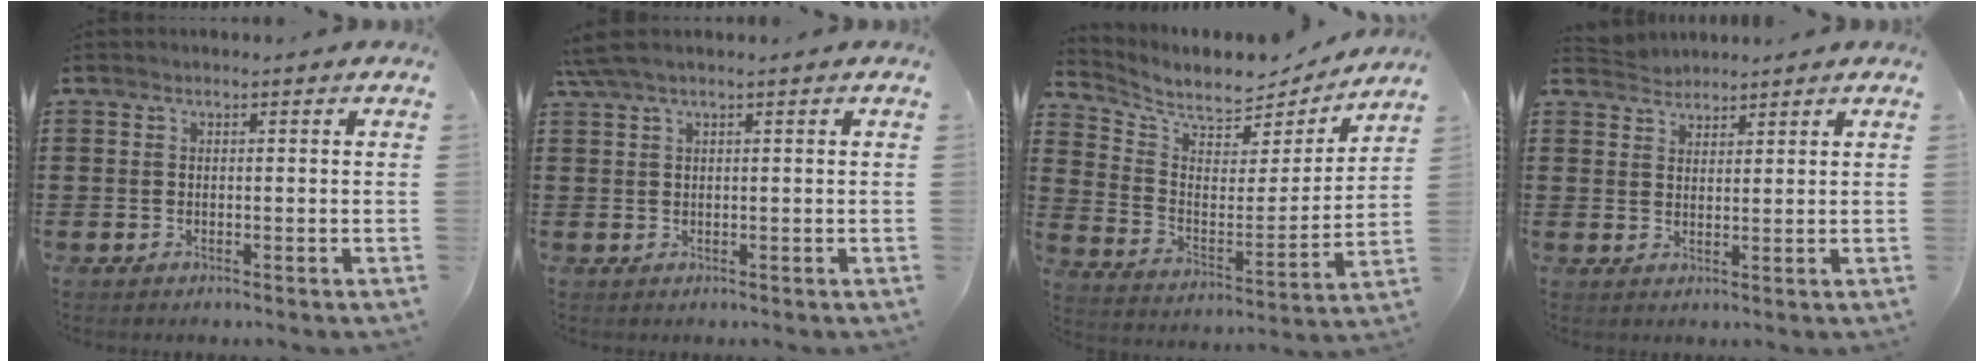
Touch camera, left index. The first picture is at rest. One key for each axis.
{"total": 2.0, "fx": 1.2, "fy": 0.0, "fz": 1.7, "tx": -0.033, "ty": -0.002, "tz": 0.023}
{"total": 6.4, "fx": 5.9, "fy": 1.9, "fz": 1.7, "tx": -0.061, "ty": -0.050, "tz": 0.098}
{"total": 2.5, "fx": 2.5, "fy": 0.5, "fz": -0.4, "tx": 0.001, "ty": -0.001, "tz": 0.049}